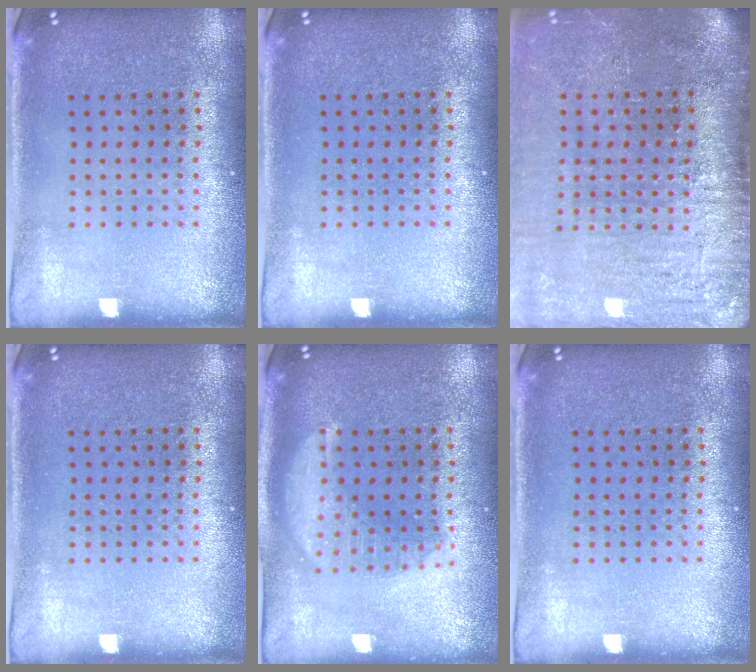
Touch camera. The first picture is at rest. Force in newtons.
{"total": 0.0}
{"total": 4.3, "press": 3.6, "slide": 2.4}
{"total": 0.0}
{"total": 1.9, "press": 1.9, "slide": 0.2}
{"total": 0.0}